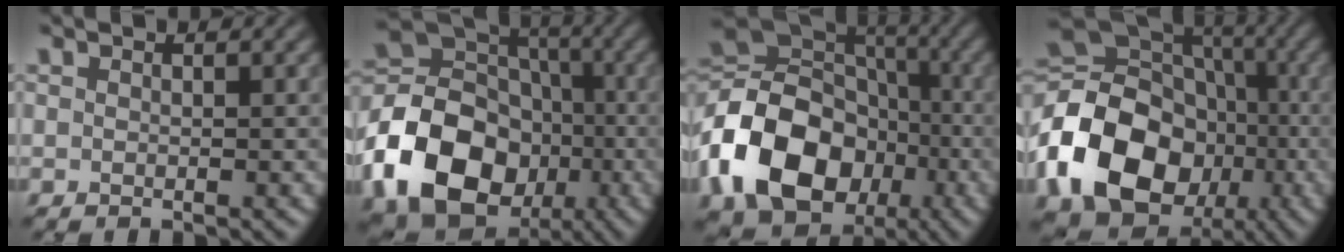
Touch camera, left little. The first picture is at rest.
{"total": 14.9, "force": [-5.4, 11.4, 7.9], "torque": [-0.194, -0.009, -0.107]}
{"total": 15.7, "force": [-5.1, 11.7, 9.0], "torque": [-0.207, -0.009, -0.106]}
{"total": 17.4, "force": [-5.0, 13.3, 10.0], "torque": [-0.217, 0.000, -0.099]}